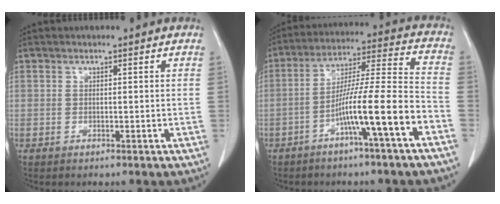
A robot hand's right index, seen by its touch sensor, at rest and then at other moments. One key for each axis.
{"total": 13.1, "fx": -6.0, "fy": -0.5, "fz": 11.6, "tx": -0.202, "ty": 0.016, "tz": -0.102}